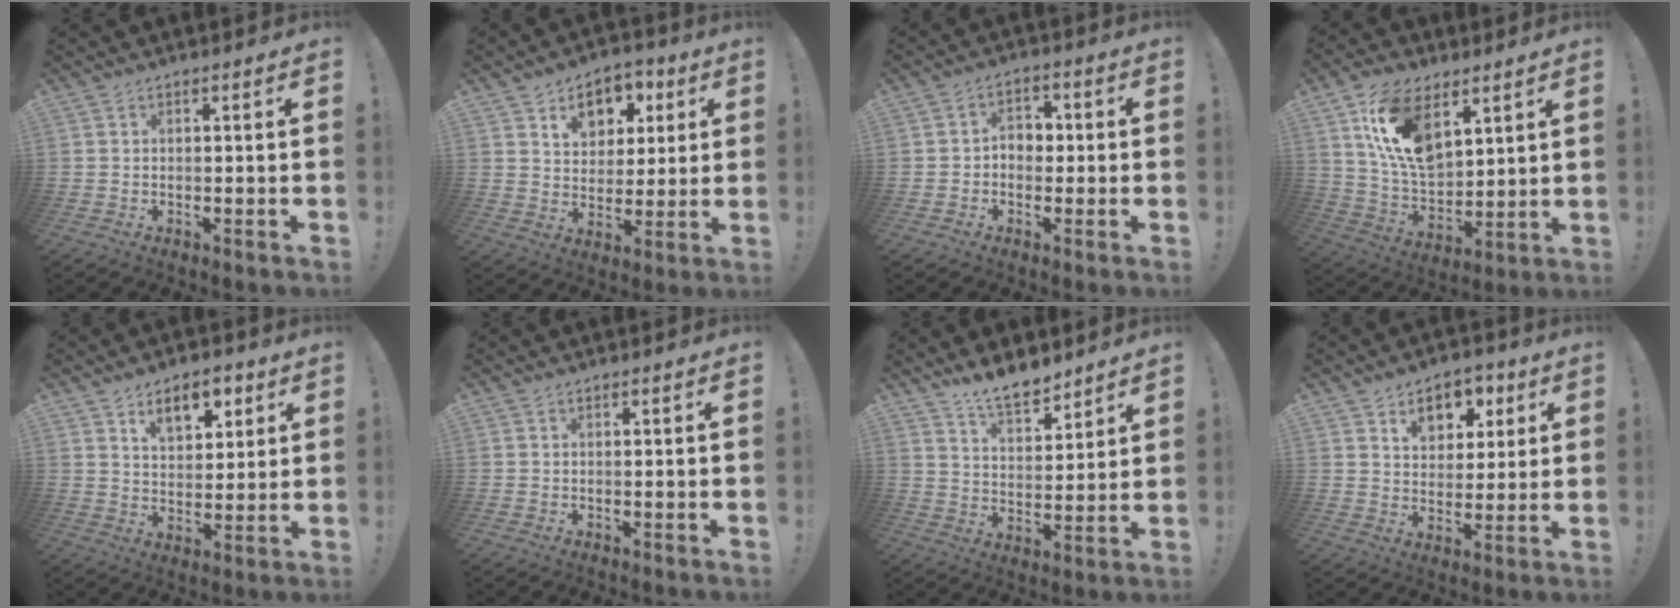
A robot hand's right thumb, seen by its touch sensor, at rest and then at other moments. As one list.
[{"total": 10.2, "force": [5.2, 7.6, 4.3], "torque": [-0.051, -0.029, 0.095]}, {"total": 5.2, "force": [-0.6, 4.1, 3.1], "torque": [-0.052, 0.011, -0.011]}, {"total": 17.0, "force": [8.4, 10.2, 10.7], "torque": [-0.220, -0.039, 0.156]}, {"total": 10.3, "force": [5.7, 6.0, 6.2], "torque": [-0.081, -0.017, 0.101]}, {"total": 0.0}, {"total": 9.9, "force": [8.5, 3.8, 3.4], "torque": [-0.049, -0.063, 0.160]}, {"total": 10.0, "force": [5.4, 7.1, 4.6], "torque": [-0.053, -0.028, 0.098]}]